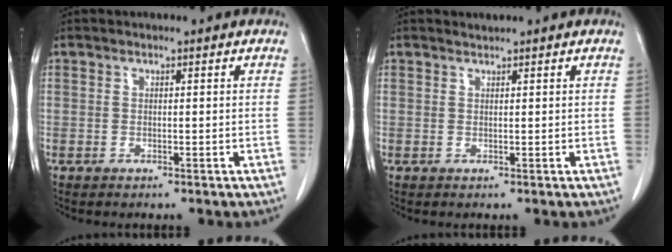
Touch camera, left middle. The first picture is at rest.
{"total": 0.5, "force": [0.5, -0.2, -0.1], "torque": [-0.007, -0.002, 0.011]}